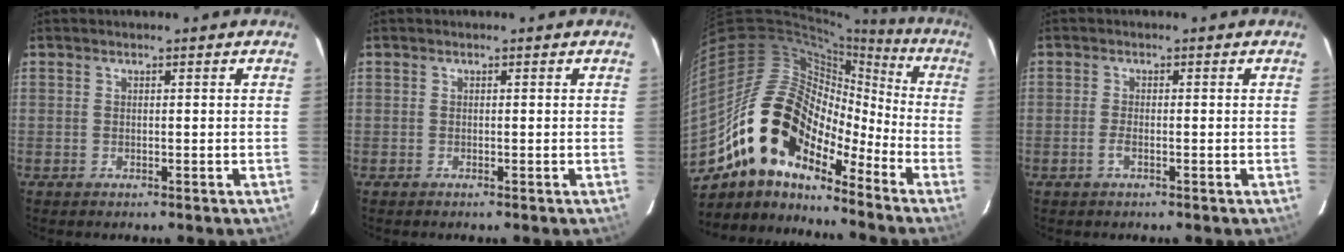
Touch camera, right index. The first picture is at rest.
{"total": 0.0}
{"total": 17.8, "force": [-11.5, 10.2, 9.0], "torque": [-0.168, 0.016, -0.216]}
{"total": 1.6, "force": [-0.8, 0.5, 1.3], "torque": [-0.029, 0.000, -0.017]}